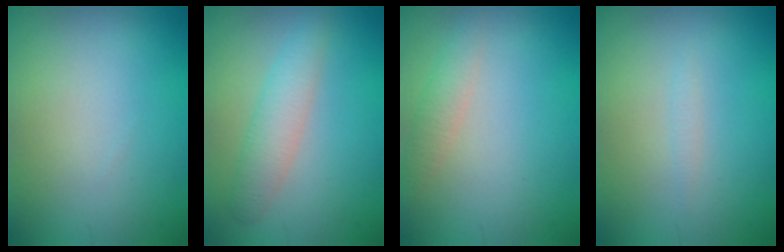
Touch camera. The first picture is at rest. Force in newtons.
{"total": 2.8, "press": 2.8, "slide": 0.0}
{"total": 1.7, "press": 1.7, "slide": 0.1}
{"total": 0.6, "press": 0.6, "slide": 0.0}